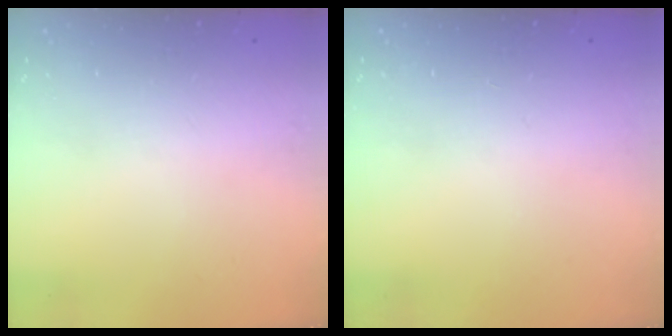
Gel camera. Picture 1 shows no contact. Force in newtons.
{"total": 0.0}